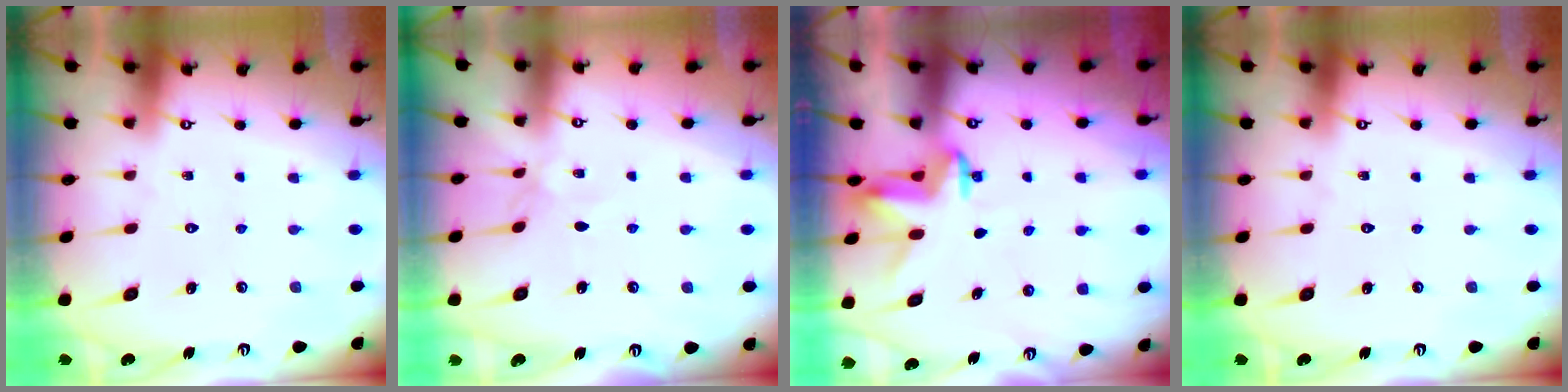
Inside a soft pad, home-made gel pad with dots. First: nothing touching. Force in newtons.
{"total": 2.2, "press": 2.2, "slide": 0.4}
{"total": 3.1, "press": 3.1, "slide": 0.2}
{"total": 0.0}